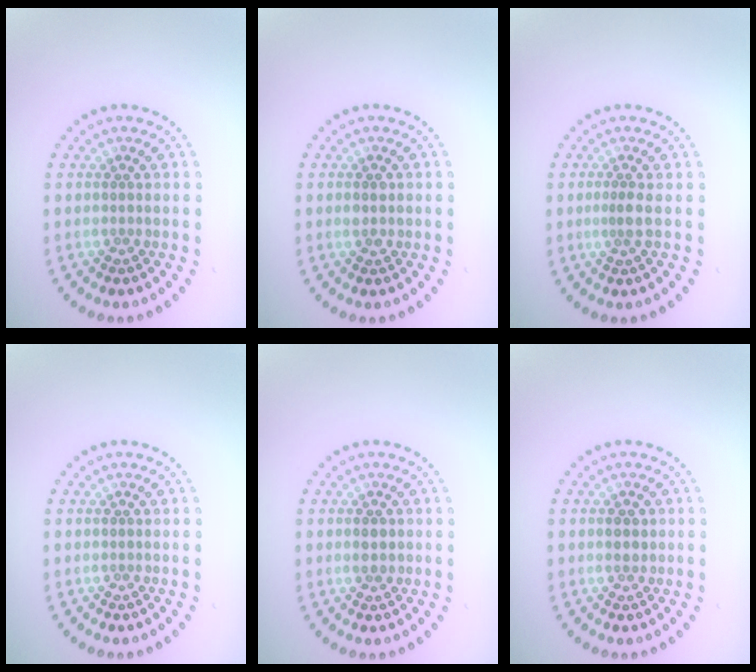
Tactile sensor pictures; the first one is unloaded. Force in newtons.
{"total": 1.5, "press": 1.5, "slide": 0.1}
{"total": 0.9, "press": 0.6, "slide": 0.7}
{"total": 0.0}
{"total": 1.2, "press": 1.2, "slide": 0.2}
{"total": 1.2, "press": 1.1, "slide": 0.3}